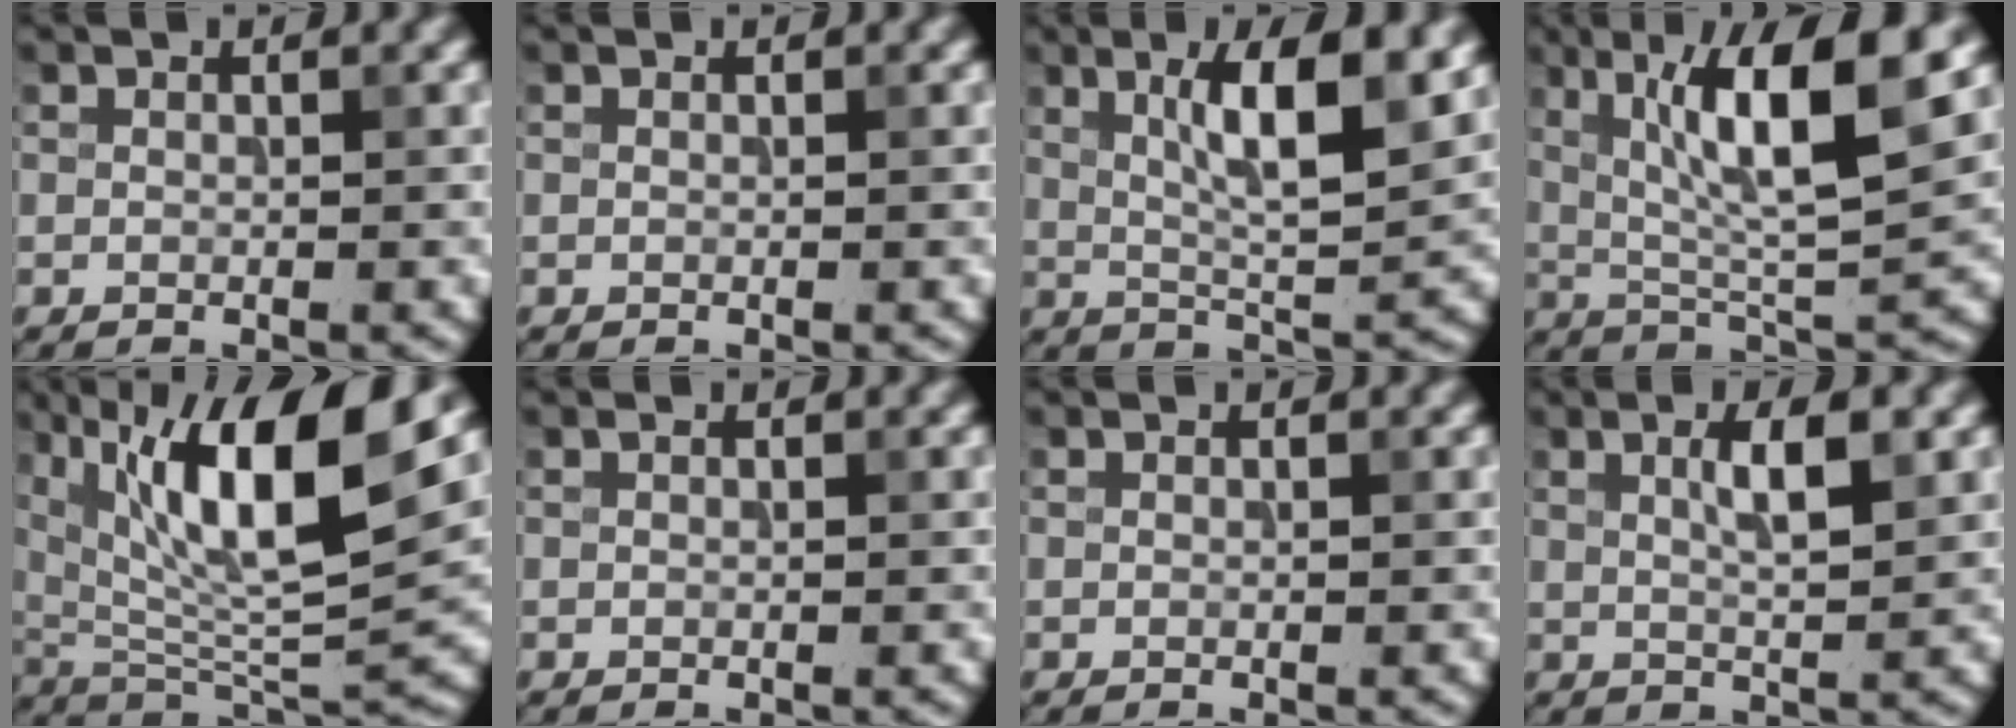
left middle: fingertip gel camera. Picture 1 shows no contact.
{"total": 0.0}
{"total": 6.9, "force": [2.3, 1.3, 6.4], "torque": [-0.102, 0.000, 0.048]}
{"total": 9.2, "force": [3.1, 1.7, 8.5], "torque": [-0.140, 0.000, 0.065]}
{"total": 12.0, "force": [5.2, 3.5, 10.2], "torque": [-0.185, -0.001, 0.106]}
{"total": 0.0}
{"total": 0.0}
{"total": 3.2, "force": [1.0, 0.6, 3.0], "torque": [-0.046, 0.005, 0.023]}